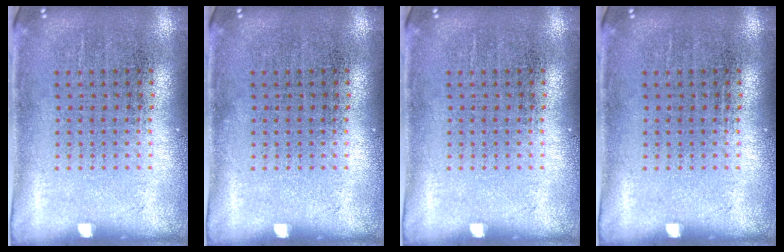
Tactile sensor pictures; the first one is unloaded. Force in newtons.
{"total": 0.0}
{"total": 0.0}
{"total": 0.0}